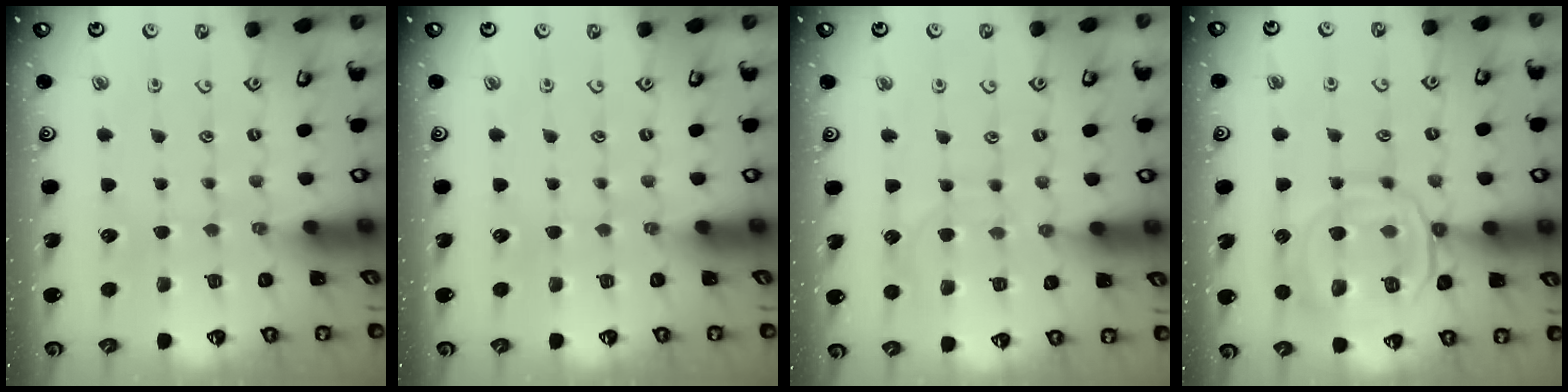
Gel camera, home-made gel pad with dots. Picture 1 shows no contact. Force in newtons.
{"total": 0.0}
{"total": 7.9, "press": 7.9, "slide": 0.6}
{"total": 12.8, "press": 12.7, "slide": 1.2}